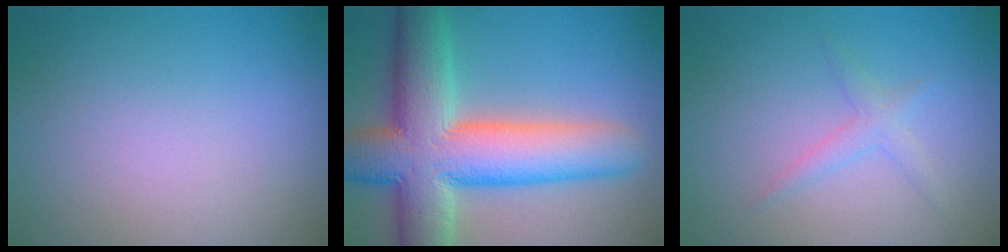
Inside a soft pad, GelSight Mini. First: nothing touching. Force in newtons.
{"total": 12.0, "press": 12.0, "slide": 0.6}
{"total": 1.4, "press": 1.4, "slide": 0.1}